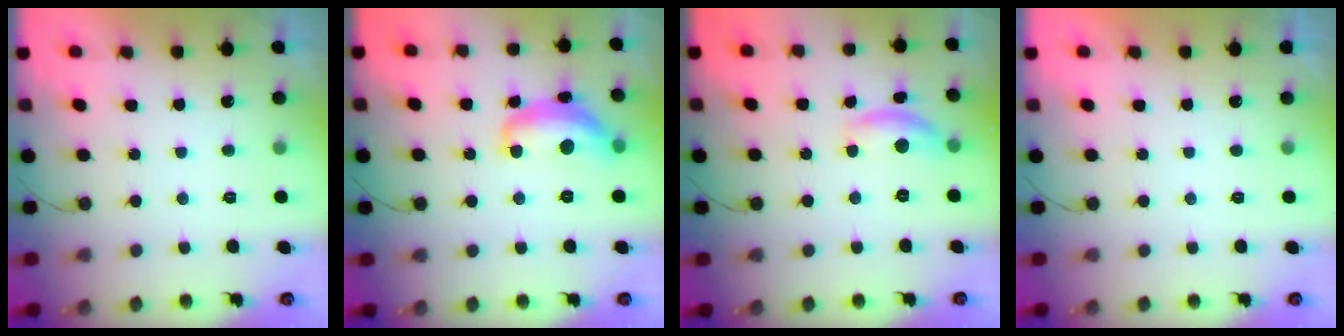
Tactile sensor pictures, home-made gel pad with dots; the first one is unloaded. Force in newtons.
{"total": 14.2, "press": 14.1, "slide": 1.2}
{"total": 10.3, "press": 10.3, "slide": 0.6}
{"total": 0.0}